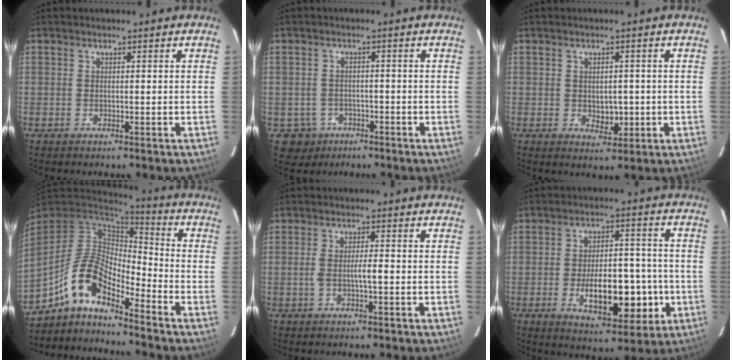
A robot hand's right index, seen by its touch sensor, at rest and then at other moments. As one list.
[{"total": 4.9, "force": [-2.1, 4.4, -0.2], "torque": [0.001, 0.010, -0.029]}, {"total": 3.4, "force": [-0.4, 2.3, 2.4], "torque": [-0.028, -0.001, 0.003]}, {"total": 11.5, "force": [-7.9, 3.5, 7.6], "torque": [-0.156, 0.030, -0.148]}, {"total": 2.9, "force": [-0.6, 0.3, 2.8], "torque": [-0.053, 0.001, -0.010]}, {"total": 12.8, "force": [-3.4, 5.4, 11.1], "torque": [-0.169, 0.010, -0.044]}]